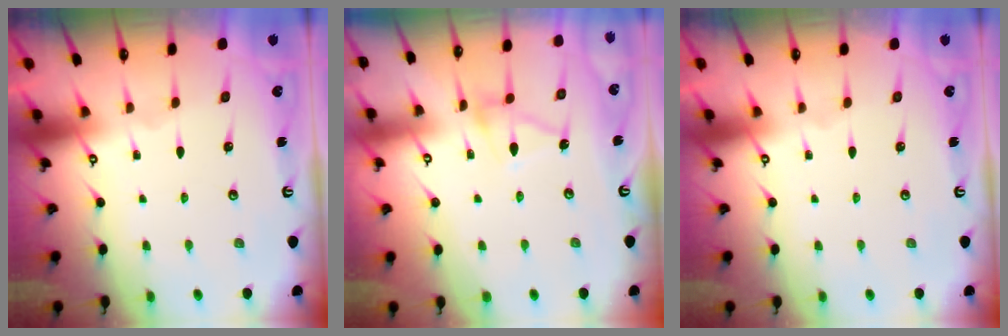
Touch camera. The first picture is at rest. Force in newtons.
{"total": 7.7, "press": 7.7, "slide": 0.7}
{"total": 0.0}